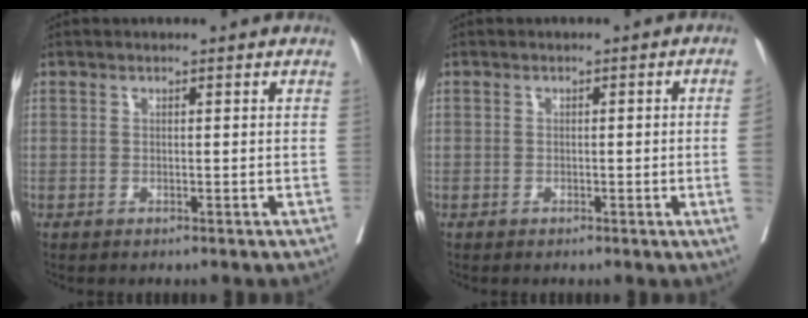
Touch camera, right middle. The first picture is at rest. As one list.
[{"total": 3.2, "force": [-0.5, -0.7, 3.1], "torque": [-0.046, 0.001, 0.000]}]